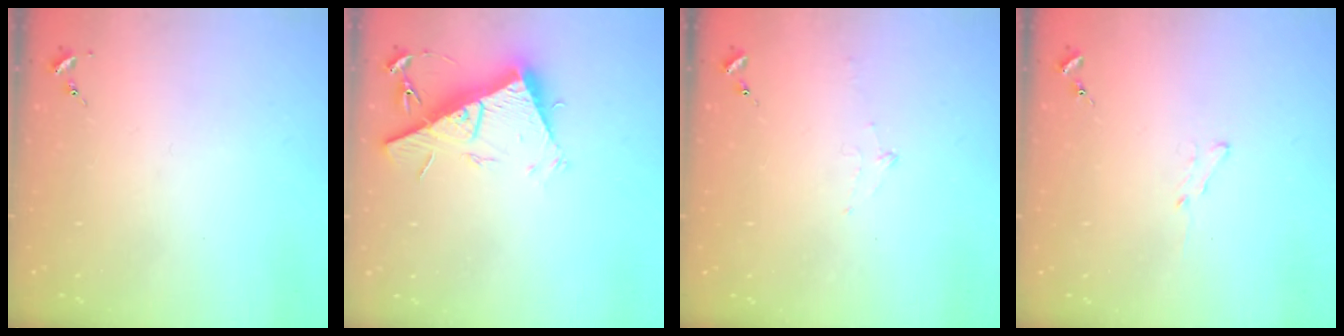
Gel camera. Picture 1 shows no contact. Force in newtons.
{"total": 17.5, "press": 17.5, "slide": 0.4}
{"total": 6.7, "press": 6.7, "slide": 0.7}
{"total": 3.6, "press": 3.6, "slide": 0.4}